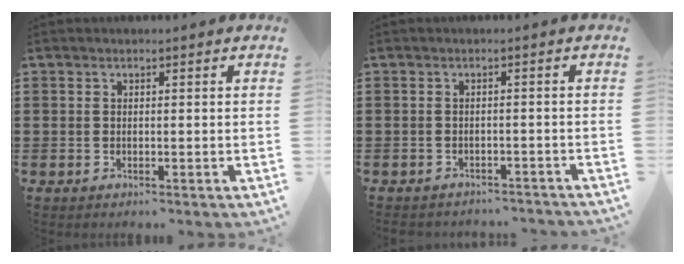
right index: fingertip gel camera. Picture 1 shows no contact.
{"total": 1.3, "force": [-1.3, 0.0, -0.1], "torque": [-0.004, 0.001, -0.030]}